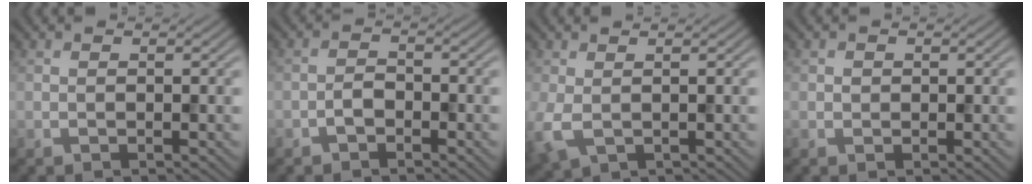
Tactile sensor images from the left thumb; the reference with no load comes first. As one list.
[{"total": 2.0, "force": [-1.3, 1.1, 1.0], "torque": [-0.018, 0.005, -0.029]}, {"total": 3.5, "force": [-0.2, 2.3, 2.6], "torque": [-0.081, -0.007, -0.006]}, {"total": 0.8, "force": [0.1, 0.8, 0.2], "torque": [-0.004, -0.002, -0.003]}]